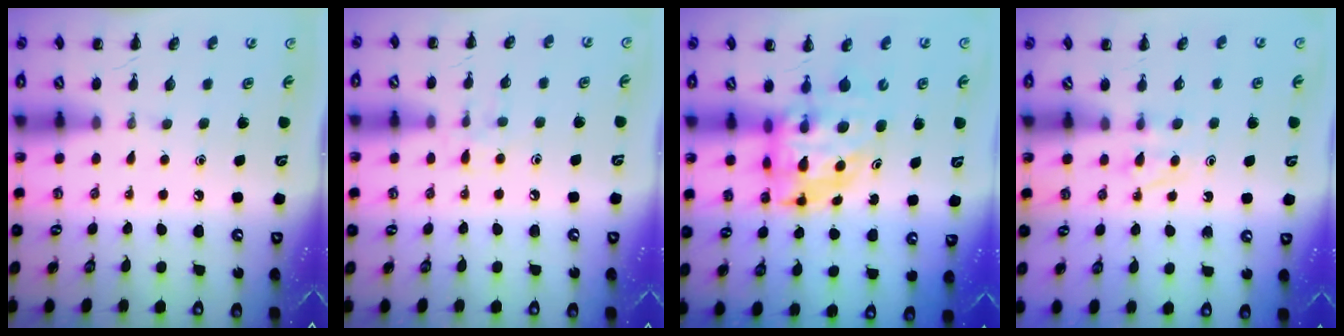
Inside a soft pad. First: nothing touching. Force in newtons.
{"total": 5.6, "press": 5.4, "slide": 1.5}
{"total": 6.4, "press": 6.1, "slide": 1.8}
{"total": 4.1, "press": 3.8, "slide": 1.5}